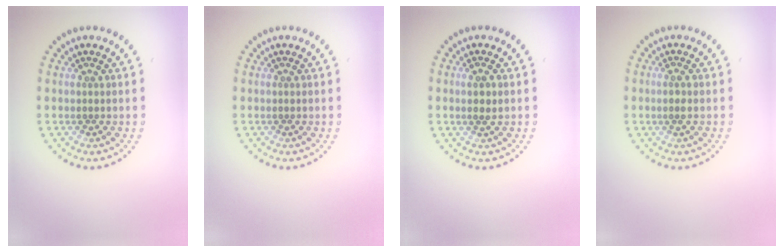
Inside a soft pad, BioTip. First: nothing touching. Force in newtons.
{"total": 0.0}
{"total": 1.1, "press": 1.0, "slide": 0.4}
{"total": 0.9, "press": 0.7, "slide": 0.6}